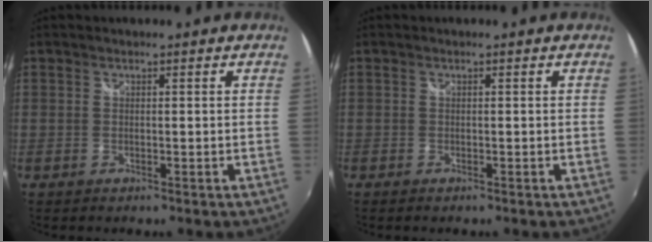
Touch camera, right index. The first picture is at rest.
{"total": 0.6, "force": [-0.5, 0.3, 0.2], "torque": [-0.007, -0.003, -0.010]}